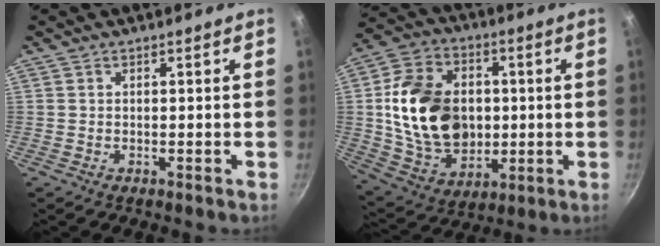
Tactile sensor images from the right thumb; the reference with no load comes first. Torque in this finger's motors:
{"motor_torque": [-0.89, 1.72, 1.67, 0.19, 0.22]}